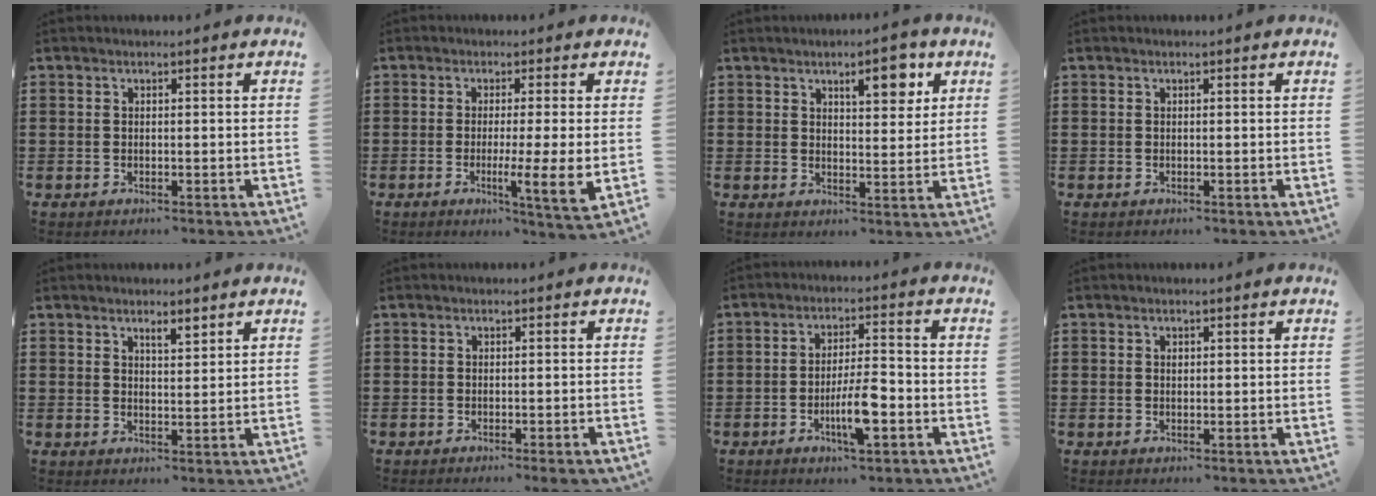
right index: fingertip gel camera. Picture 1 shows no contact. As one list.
[{"total": 6.1, "force": [-1.1, -0.5, 6.0], "torque": [-0.103, -0.019, -0.017]}, {"total": 6.5, "force": [3.6, 2.7, 4.7], "torque": [-0.061, -0.004, 0.054]}, {"total": 0.0}, {"total": 2.3, "force": [1.7, 0.5, 1.5], "torque": [-0.022, 0.000, 0.028]}, {"total": 1.1, "force": [-0.9, 0.0, 0.6], "torque": [-0.012, -0.002, -0.017]}, {"total": 7.2, "force": [-2.6, 1.8, 6.5], "torque": [-0.126, -0.005, -0.049]}, {"total": 0.5, "force": [0.2, 0.4, 0.3], "torque": [-0.007, 0.001, 0.004]}]